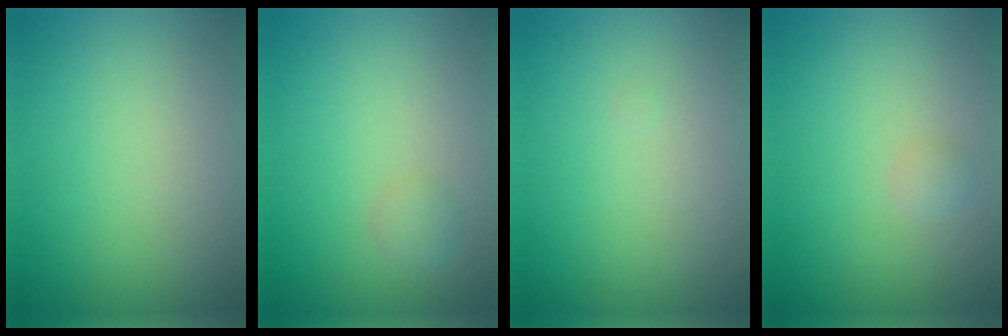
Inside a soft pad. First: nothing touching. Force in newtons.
{"total": 1.0, "press": 1.0, "slide": 0.0}
{"total": 0.0}
{"total": 0.8, "press": 0.8, "slide": 0.0}